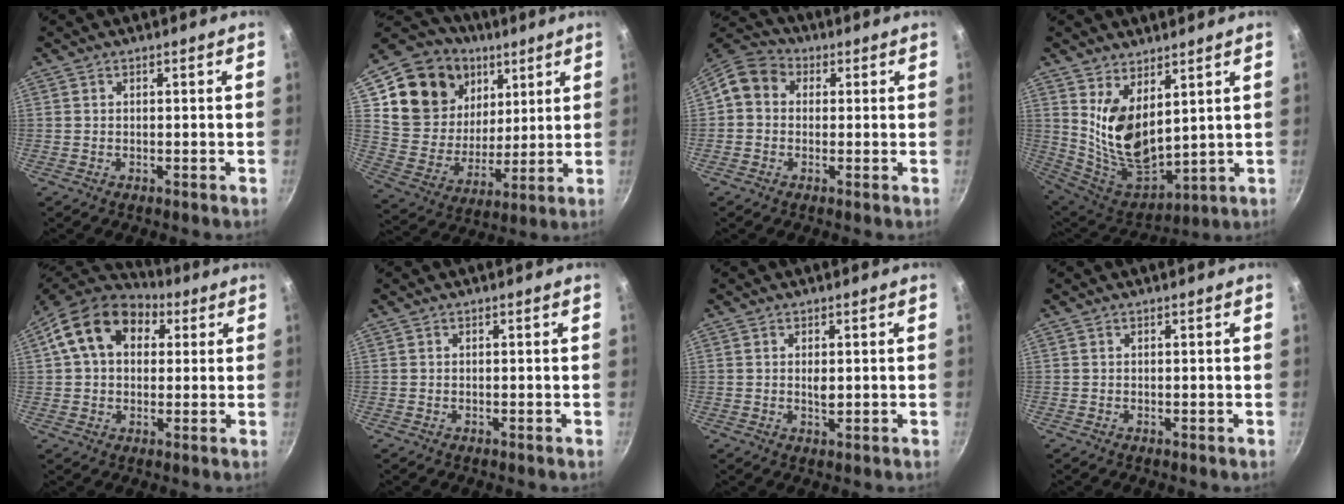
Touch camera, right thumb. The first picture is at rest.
{"total": 20.6, "force": [9.4, 16.1, 8.8], "torque": [-0.137, -0.035, 0.172]}
{"total": 7.6, "force": [0.7, 6.4, 3.9], "torque": [-0.052, 0.021, -0.011]}
{"total": 13.2, "force": [5.2, 7.1, 9.8], "torque": [-0.162, -0.067, 0.117]}
{"total": 16.3, "force": [5.2, 11.7, 10.1], "torque": [-0.156, 0.019, 0.072]}
{"total": 0.0}
{"total": 1.8, "force": [0.3, 0.9, 1.6], "torque": [-0.025, -0.002, 0.004]}
{"total": 0.0}